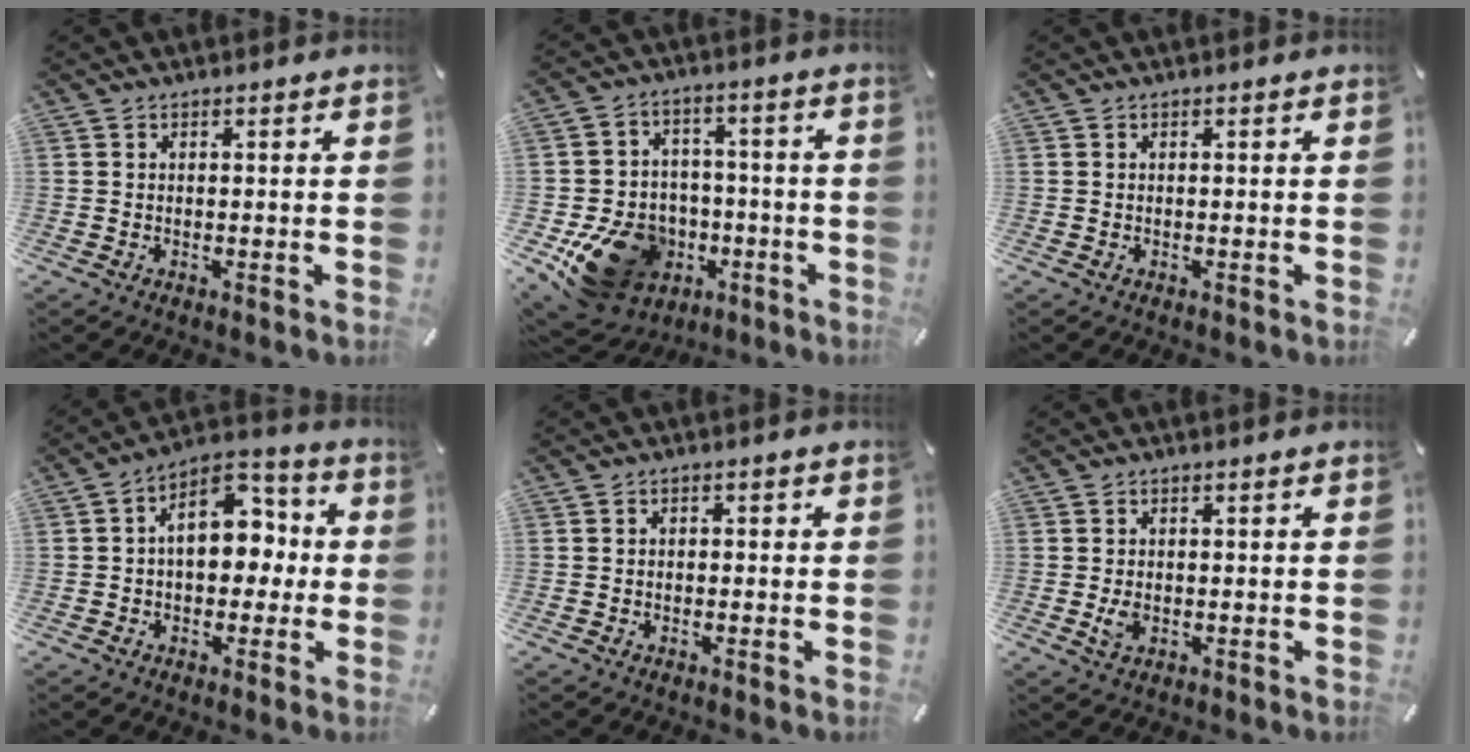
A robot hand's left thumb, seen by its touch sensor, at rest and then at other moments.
{"total": 18.7, "force": [-7.0, 15.0, 8.6], "torque": [-0.145, 0.030, -0.090]}
{"total": 0.0}
{"total": 12.7, "force": [1.7, 8.5, 9.2], "torque": [-0.117, -0.004, 0.031]}
{"total": 0.9, "force": [-0.3, 0.8, 0.4], "torque": [-0.008, 0.004, -0.008]}
{"total": 2.5, "force": [-0.3, 1.7, 1.8], "torque": [-0.032, -0.005, -0.007]}